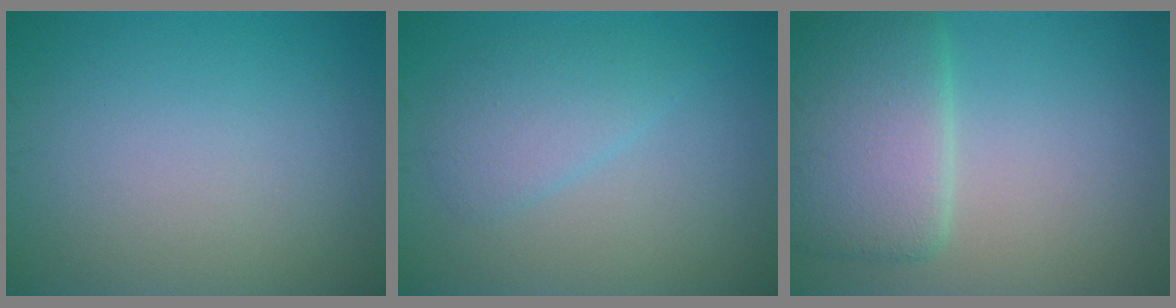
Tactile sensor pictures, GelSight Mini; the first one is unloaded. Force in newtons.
{"total": 2.9, "press": 2.9, "slide": 0.2}
{"total": 6.8, "press": 6.8, "slide": 0.1}